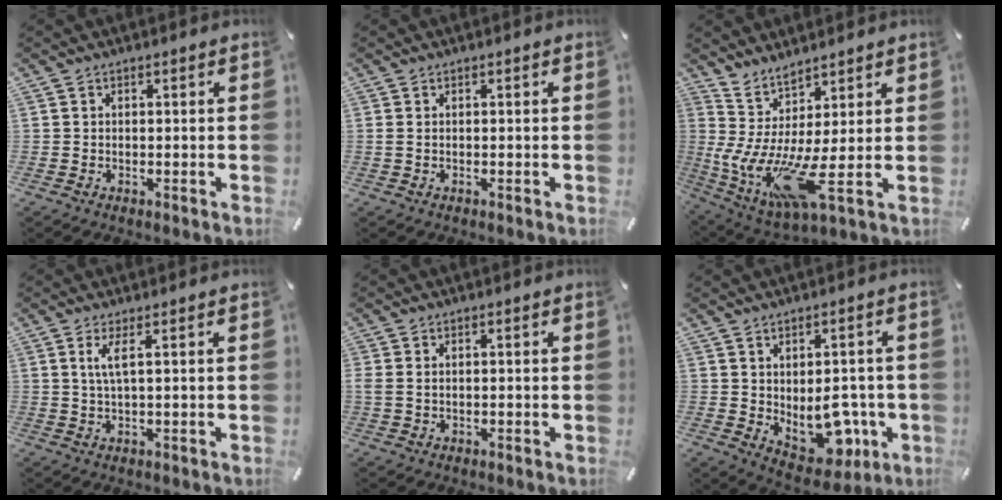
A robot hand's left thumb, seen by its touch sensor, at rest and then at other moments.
{"total": 0.8, "force": [0.0, 0.3, 0.7], "torque": [-0.015, 0.000, -0.001]}
{"total": 10.3, "force": [0.1, 1.0, 10.3], "torque": [-0.217, -0.052, 0.002]}
{"total": 3.7, "force": [1.0, 0.4, 3.5], "torque": [-0.071, -0.001, 0.016]}
{"total": 1.3, "force": [0.0, 0.6, 1.2], "torque": [-0.024, 0.001, -0.001]}
{"total": 10.5, "force": [-1.4, 7.8, 6.9], "torque": [-0.068, -0.011, -0.012]}